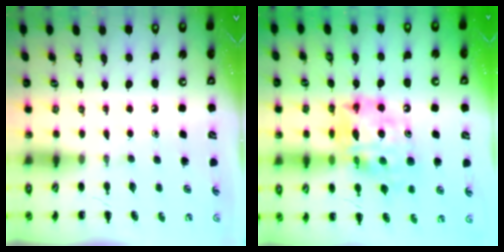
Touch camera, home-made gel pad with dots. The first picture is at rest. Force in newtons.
{"total": 15.5, "press": 14.9, "slide": 4.2}